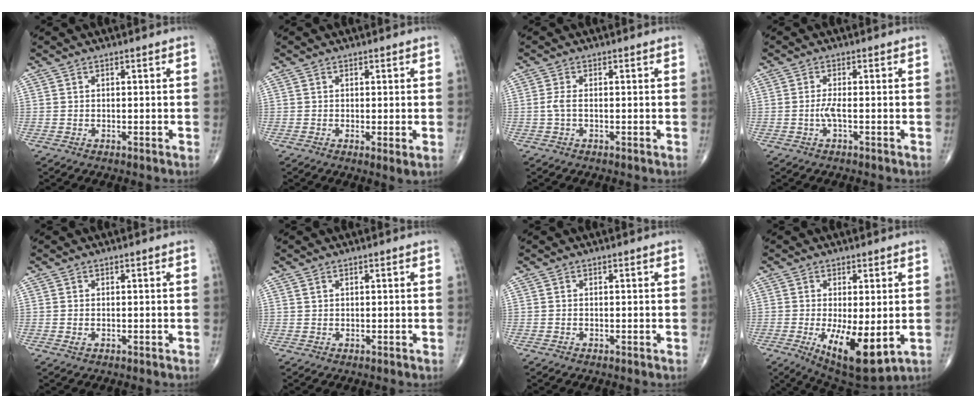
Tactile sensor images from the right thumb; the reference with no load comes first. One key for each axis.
{"total": 1.9, "fx": -0.2, "fy": 0.2, "fz": 1.9, "tx": -0.037, "ty": -0.009, "tz": -0.005}
{"total": 1.6, "fx": -0.2, "fy": 0.5, "fz": 1.5, "tx": -0.040, "ty": -0.003, "tz": -0.008}
{"total": 1.9, "fx": -0.5, "fy": 0.2, "fz": 1.8, "tx": -0.043, "ty": -0.002, "tz": -0.014}
{"total": 0.8, "fx": -0.1, "fy": 0.5, "fz": 0.6, "tx": -0.015, "ty": 0.002, "tz": -0.001}
{"total": 0.6, "fx": 0.4, "fy": 0.3, "fz": 0.2, "tx": -0.002, "ty": 0.000, "tz": 0.007}
{"total": 0.0}
{"total": 11.8, "fx": -2.5, "fy": 4.3, "fz": 10.7, "tx": -0.171, "ty": -0.027, "tz": -0.024}